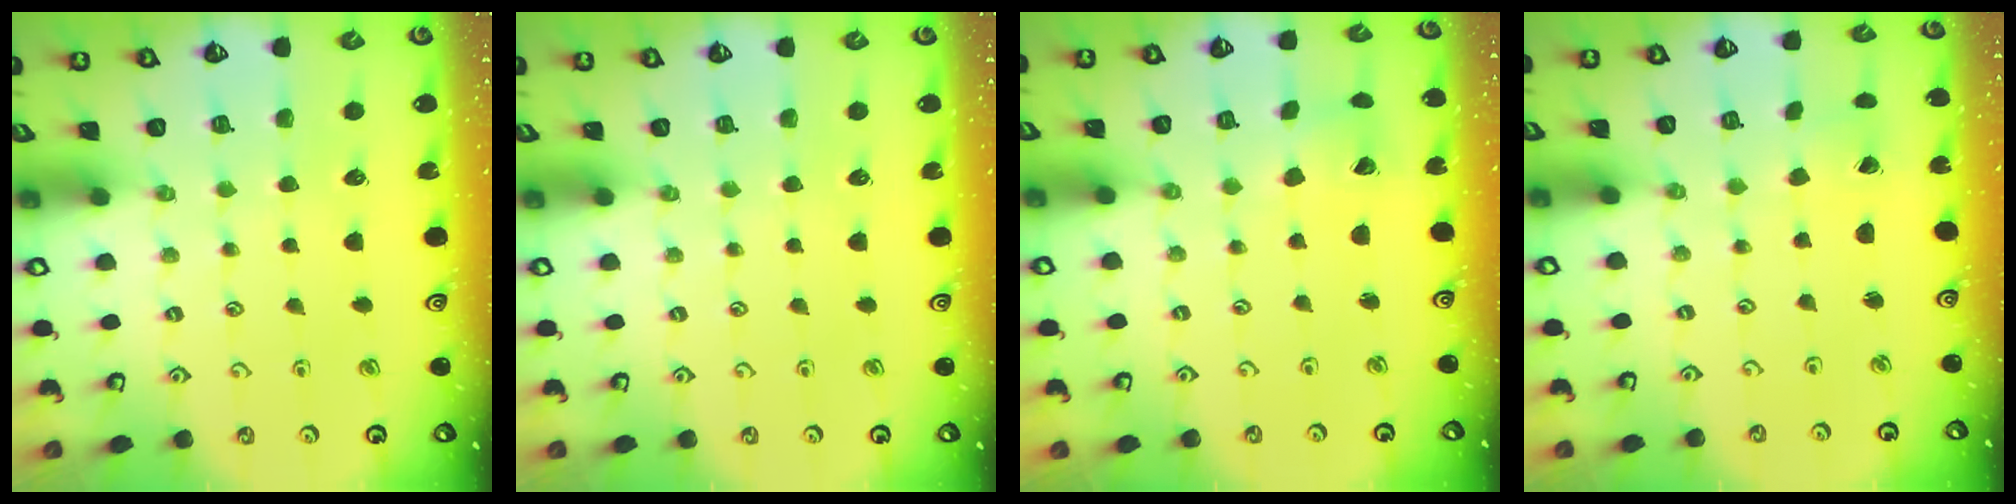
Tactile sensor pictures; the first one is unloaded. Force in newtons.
{"total": 0.0}
{"total": 4.5, "press": 4.4, "slide": 0.6}
{"total": 1.9, "press": 1.9, "slide": 0.2}